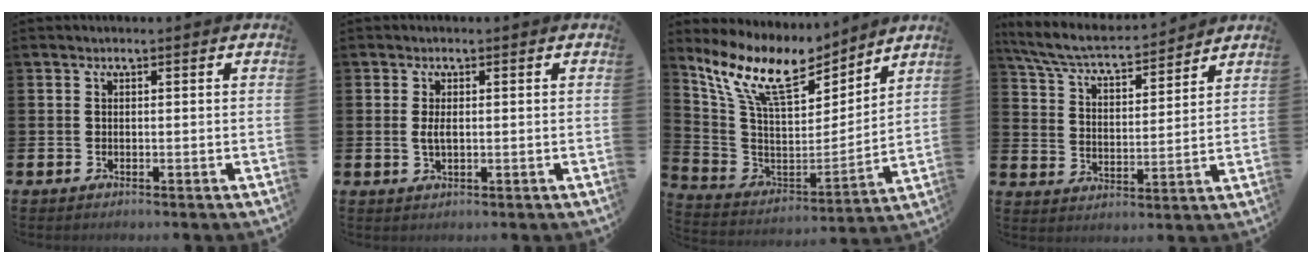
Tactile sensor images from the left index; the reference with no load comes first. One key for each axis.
{"total": 1.8, "fx": 0.2, "fy": 0.7, "fz": 1.7, "tx": -0.033, "ty": 0.003, "tz": 0.001}
{"total": 12.5, "fx": 10.1, "fy": 4.6, "fz": 5.9, "tx": -0.167, "ty": -0.053, "tz": 0.184}
{"total": 6.5, "fx": 6.0, "fy": 1.1, "fz": 2.2, "tx": -0.074, "ty": -0.041, "tz": 0.103}